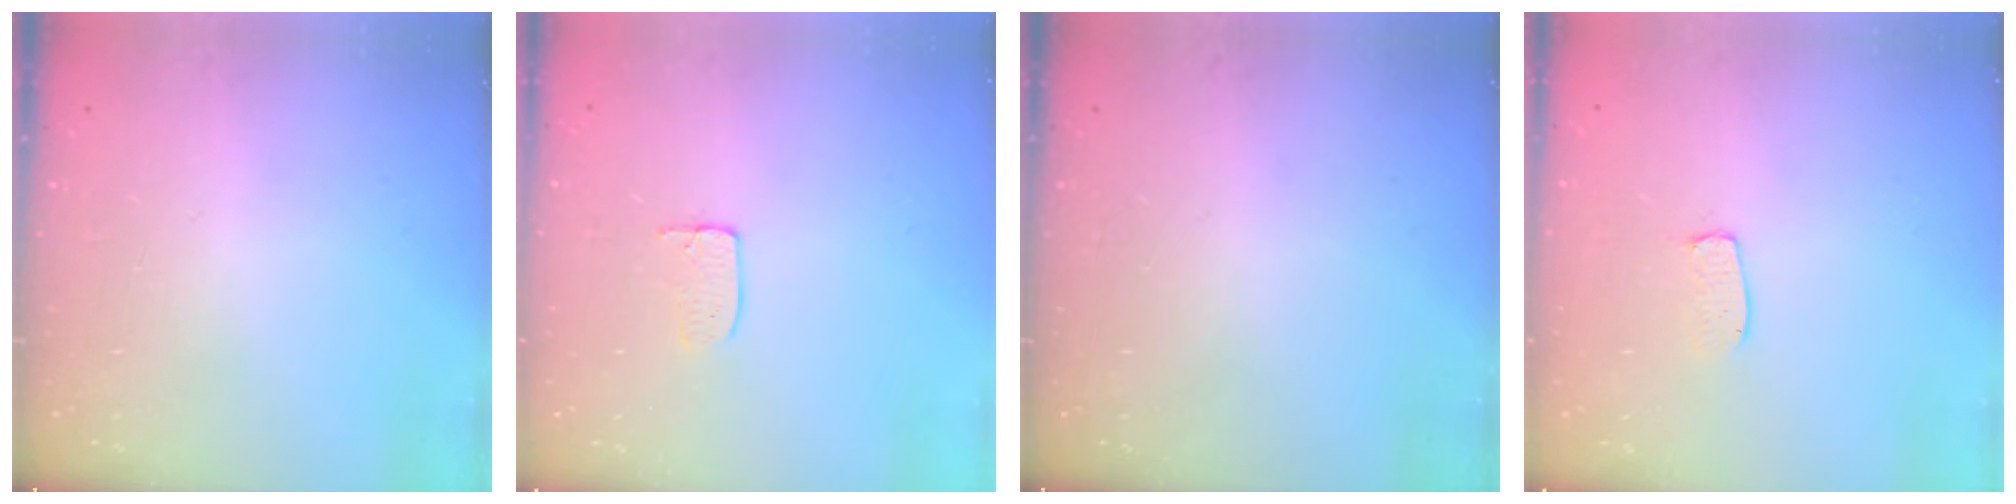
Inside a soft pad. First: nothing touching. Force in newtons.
{"total": 3.7, "press": 3.7, "slide": 0.2}
{"total": 0.0}
{"total": 3.9, "press": 3.9, "slide": 0.3}